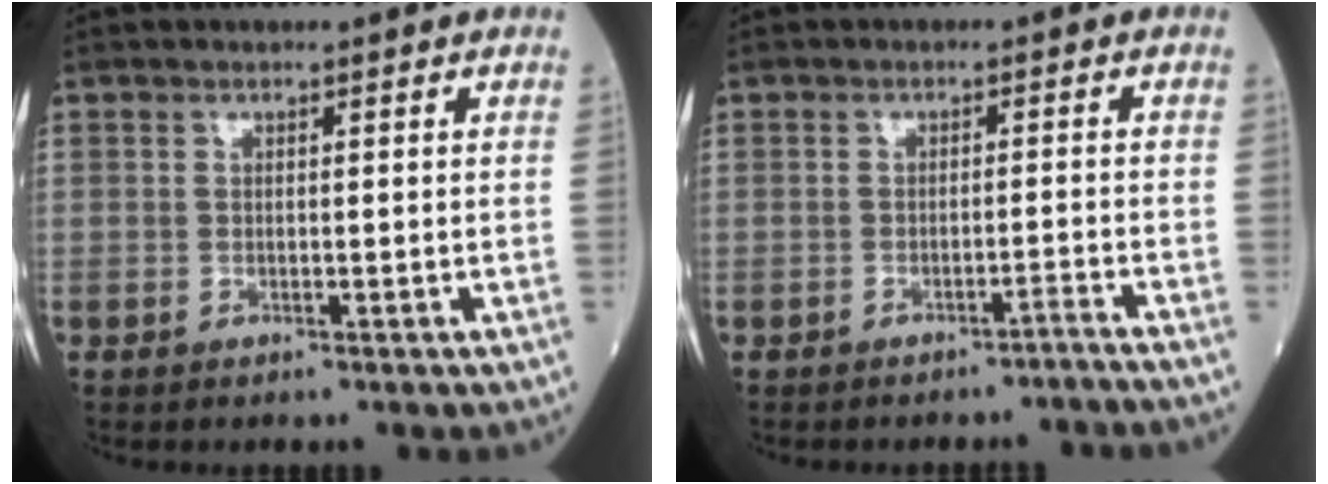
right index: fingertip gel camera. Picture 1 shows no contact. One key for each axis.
{"total": 2.4, "fx": -2.2, "fy": -0.5, "fz": 0.8, "tx": -0.008, "ty": 0.007, "tz": -0.030}